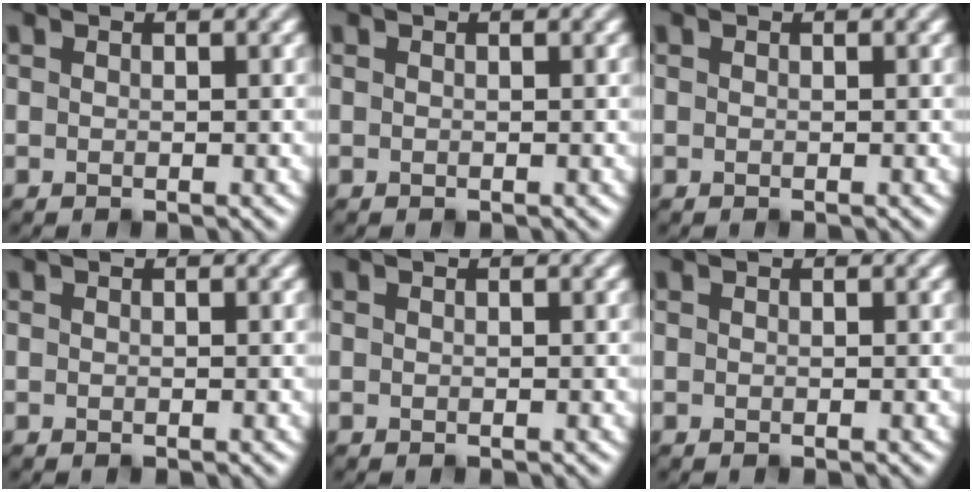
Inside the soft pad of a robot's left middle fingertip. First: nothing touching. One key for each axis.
{"total": 0.0}
{"total": 0.0}
{"total": 0.0}
{"total": 0.0}
{"total": 0.0}